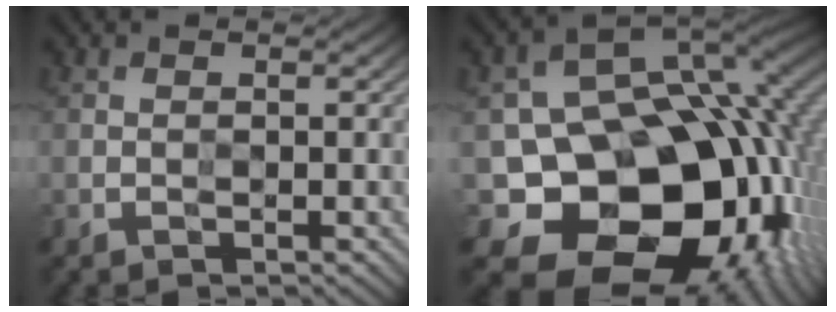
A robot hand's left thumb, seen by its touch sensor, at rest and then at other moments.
{"total": 18.2, "force": [-3.2, 13.5, 11.8], "torque": [-0.193, -0.043, -0.030]}